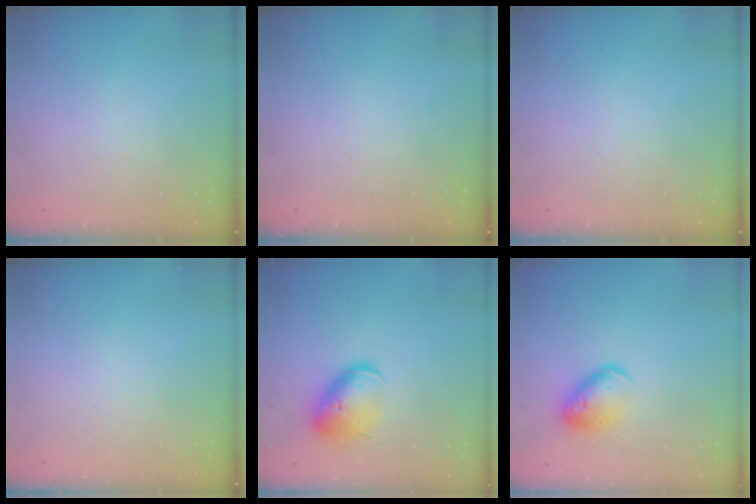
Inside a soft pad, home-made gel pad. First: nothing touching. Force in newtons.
{"total": 0.0}
{"total": 0.0}
{"total": 0.0}
{"total": 14.1, "press": 14.0, "slide": 2.0}
{"total": 13.8, "press": 13.7, "slide": 2.1}